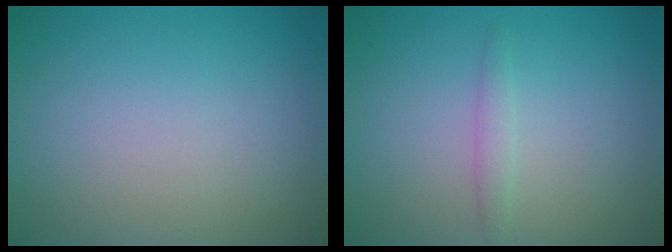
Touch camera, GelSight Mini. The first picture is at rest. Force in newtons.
{"total": 1.1, "press": 1.1, "slide": 0.0}